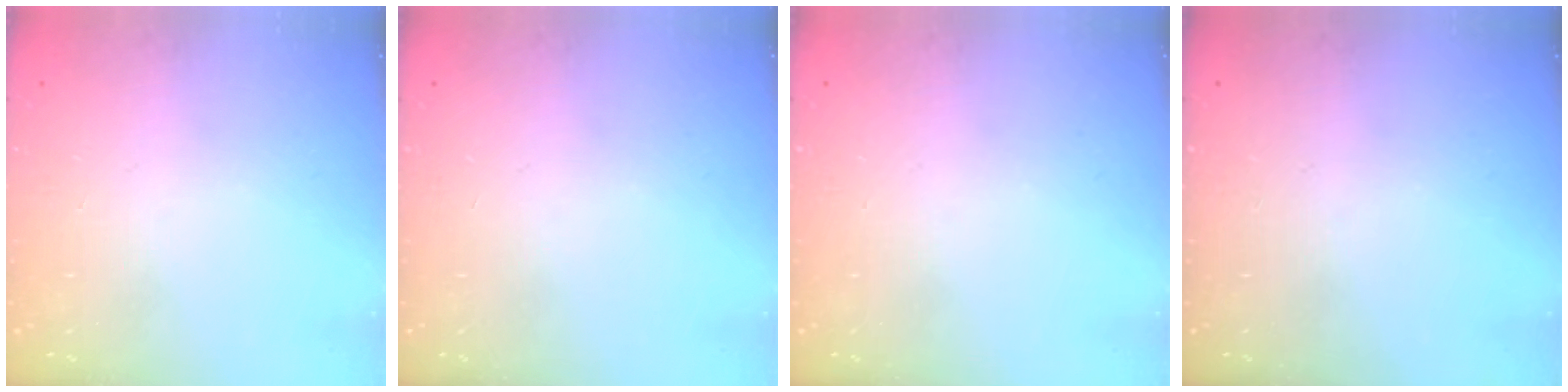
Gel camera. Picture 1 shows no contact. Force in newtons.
{"total": 0.0}
{"total": 0.0}
{"total": 0.0}